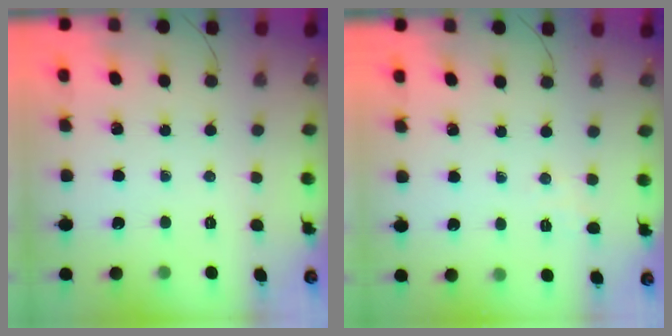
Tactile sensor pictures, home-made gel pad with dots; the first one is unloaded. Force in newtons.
{"total": 1.2, "press": 0.3, "slide": 1.2}